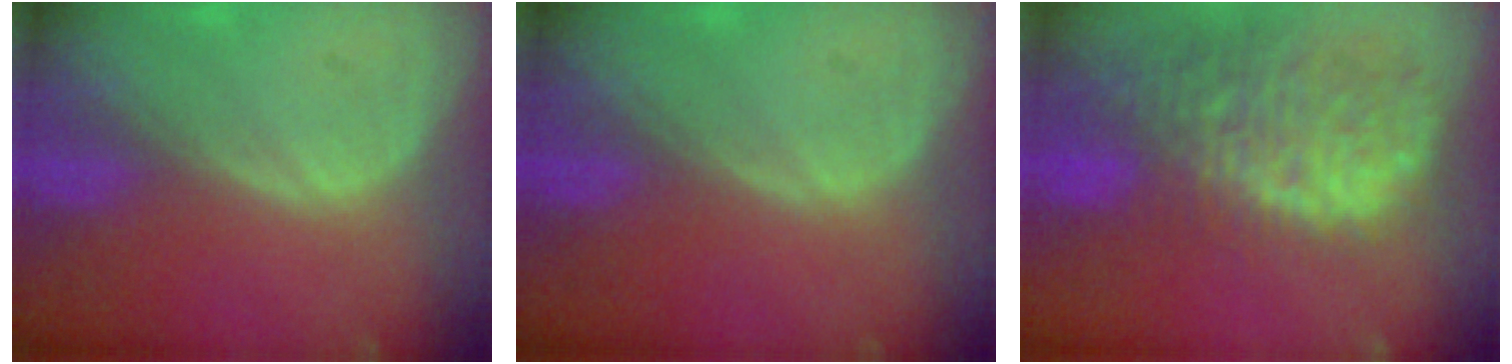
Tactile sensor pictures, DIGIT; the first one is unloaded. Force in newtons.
{"total": 0.0}
{"total": 13.8, "press": 11.3, "slide": 7.9}